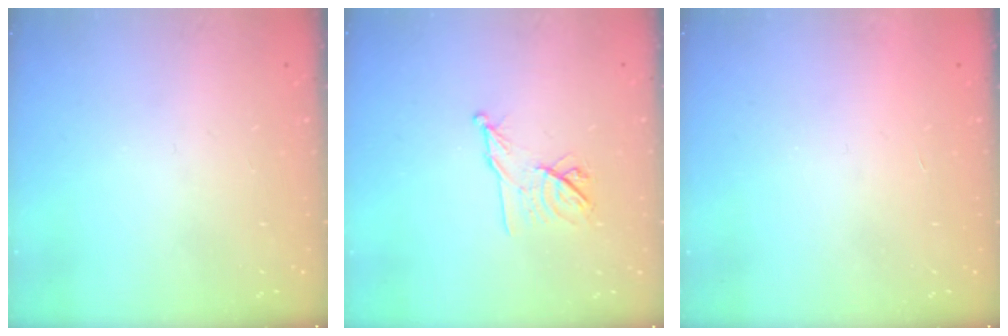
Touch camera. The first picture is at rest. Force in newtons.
{"total": 10.0, "press": 9.9, "slide": 0.9}
{"total": 1.7, "press": 1.7, "slide": 0.1}